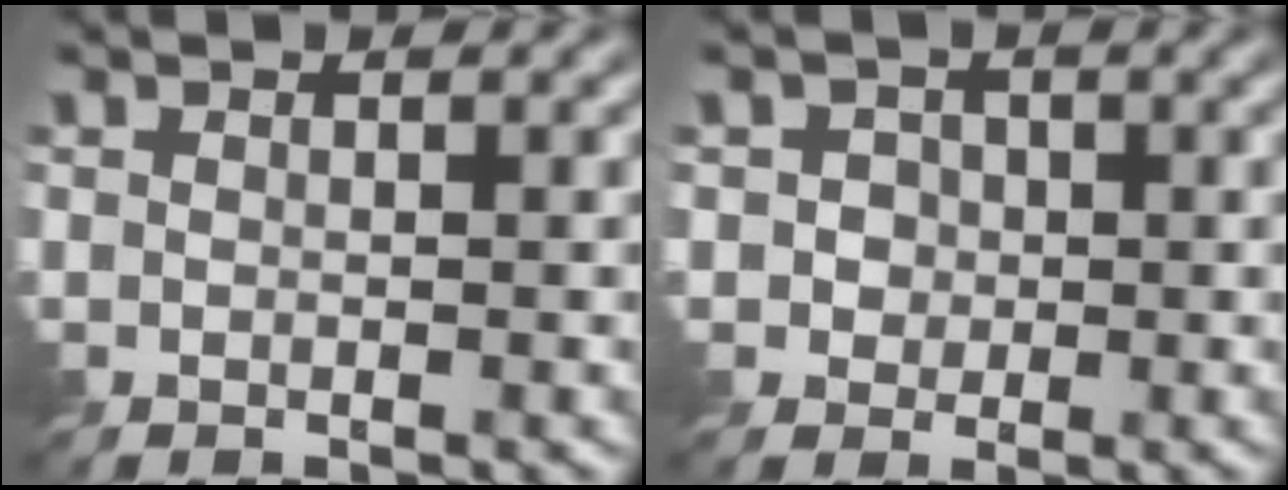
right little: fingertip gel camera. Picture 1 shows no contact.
{"total": 2.6, "force": [0.5, 2.4, 0.9], "torque": [-0.013, 0.004, 0.006]}